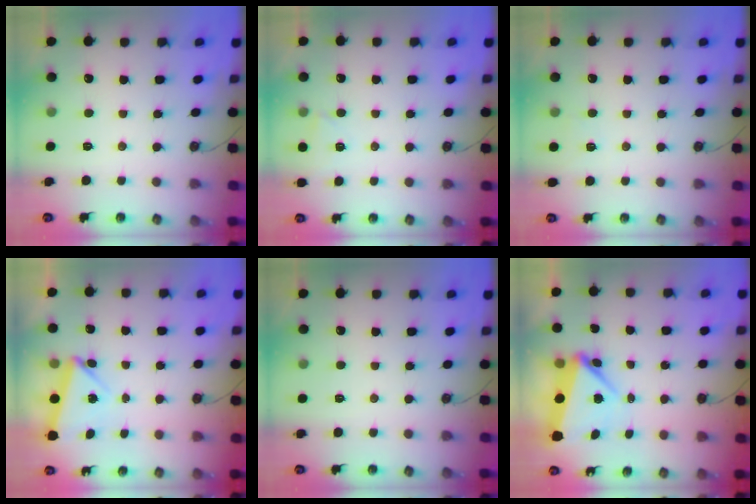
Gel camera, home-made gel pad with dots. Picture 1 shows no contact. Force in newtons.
{"total": 2.7, "press": 2.6, "slide": 0.7}
{"total": 3.6, "press": 3.4, "slide": 1.3}
{"total": 5.4, "press": 5.4, "slide": 0.7}
{"total": 0.0}
{"total": 5.8, "press": 5.8, "slide": 0.3}